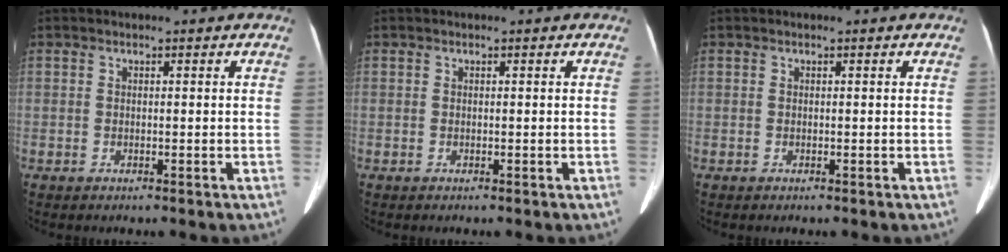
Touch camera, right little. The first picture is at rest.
{"total": 0.0}
{"total": 0.0}